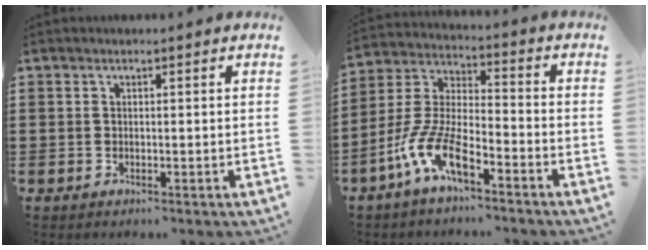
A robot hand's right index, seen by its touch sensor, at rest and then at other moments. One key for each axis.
{"total": 9.4, "fx": -6.2, "fy": 2.5, "fz": 6.6, "tx": -0.179, "ty": -0.021, "tz": -0.131}